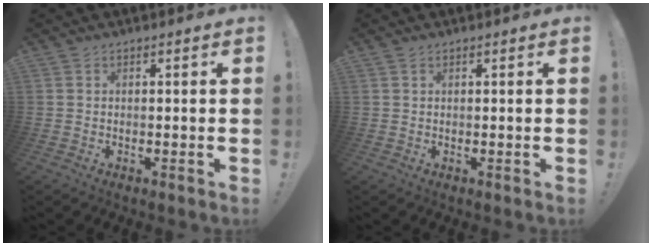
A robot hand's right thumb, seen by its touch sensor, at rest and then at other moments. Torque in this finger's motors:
{"motor_torque": [-0.06, -0.14, -0.05, -0.02, 0.05]}